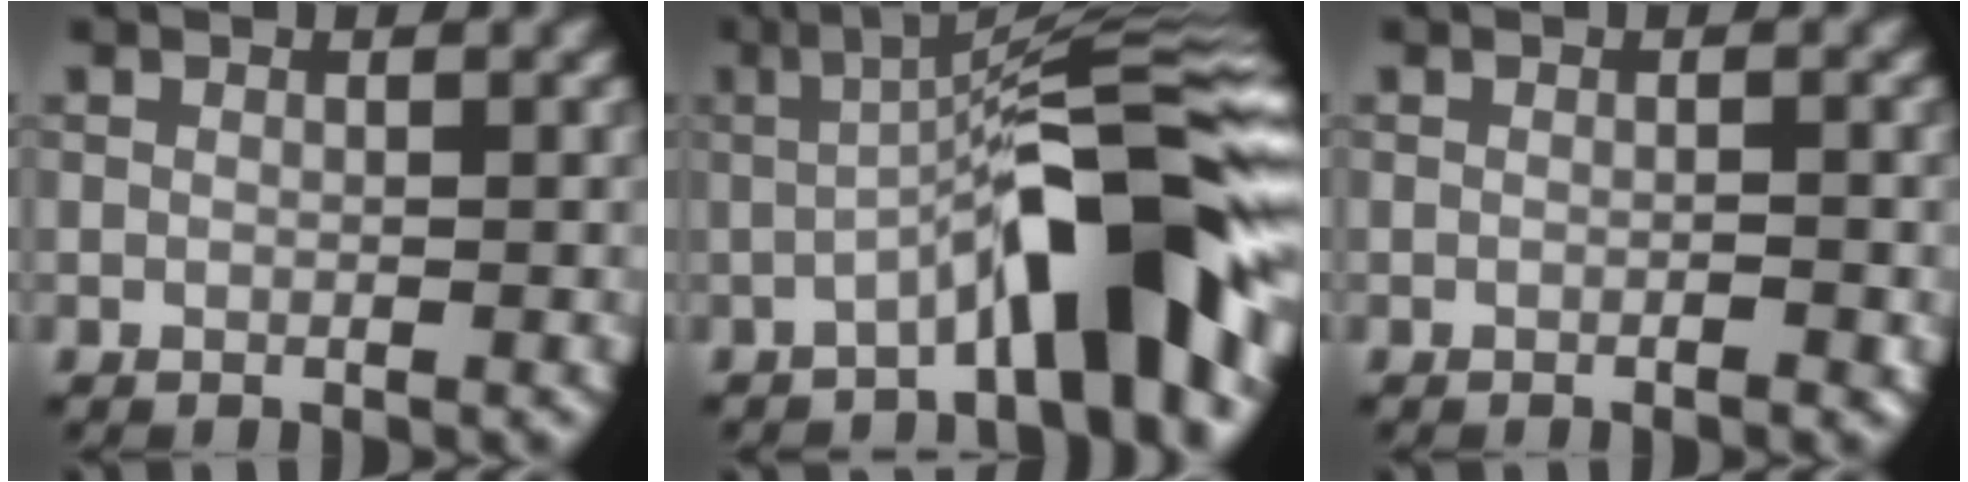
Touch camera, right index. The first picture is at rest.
{"total": 9.7, "force": [-2.6, 1.6, 9.2], "torque": [-0.120, 0.025, -0.054]}
{"total": 0.7, "force": [-0.4, 0.1, 0.6], "torque": [-0.009, 0.001, -0.008]}